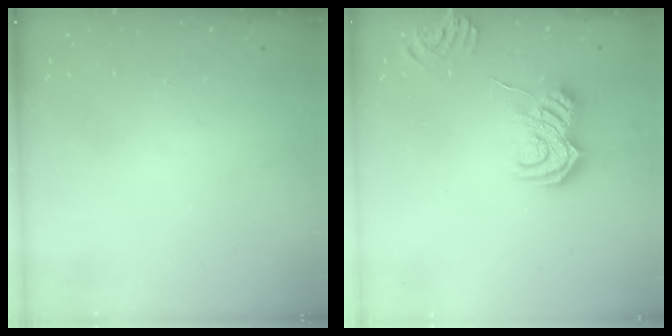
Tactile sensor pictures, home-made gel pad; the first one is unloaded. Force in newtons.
{"total": 10.1, "press": 10.1, "slide": 0.9}